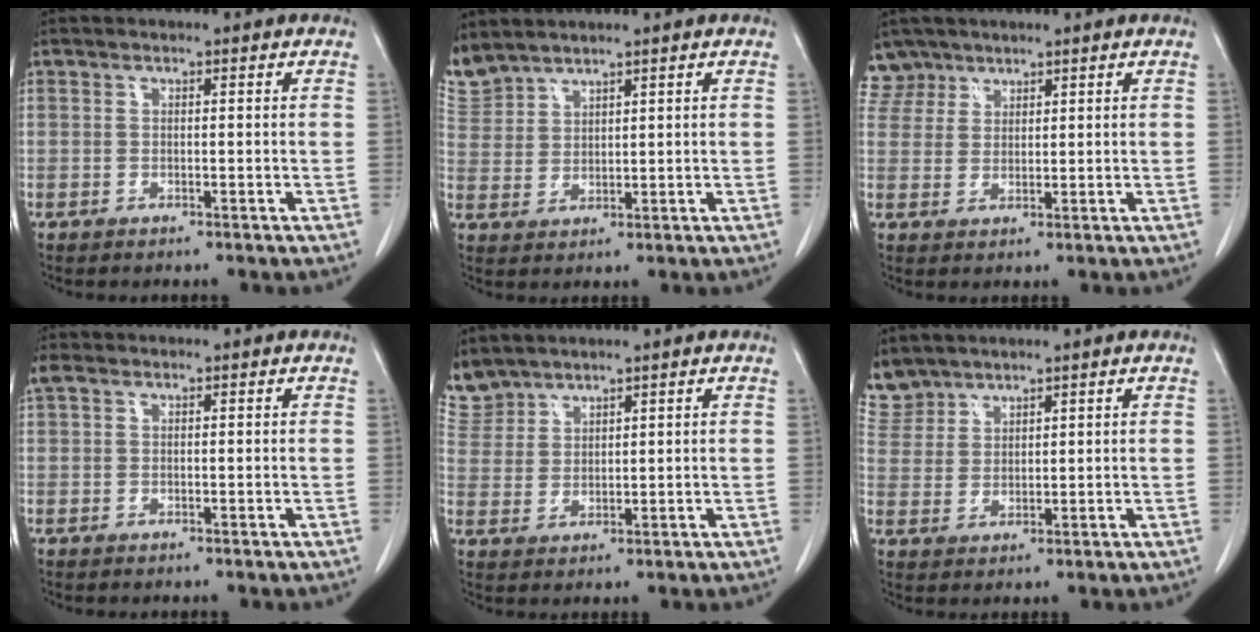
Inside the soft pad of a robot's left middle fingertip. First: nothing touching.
{"total": 4.8, "force": [4.7, 0.8, 0.3], "torque": [-0.022, 0.010, 0.107]}
{"total": 3.6, "force": [3.0, 1.9, -0.7], "torque": [0.019, 0.004, 0.060]}
{"total": 1.4, "force": [0.9, 0.8, 0.8], "torque": [-0.024, 0.024, 0.021]}
{"total": 4.8, "force": [4.6, 1.2, -0.2], "torque": [-0.007, 0.006, 0.106]}
{"total": 5.0, "force": [4.6, 1.7, -0.2], "torque": [-0.001, 0.006, 0.105]}